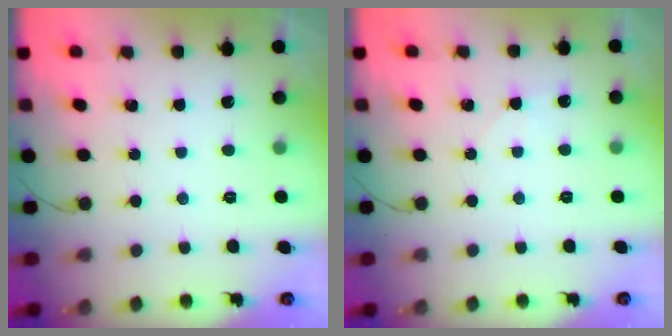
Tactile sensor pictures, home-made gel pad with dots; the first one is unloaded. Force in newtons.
{"total": 3.0, "press": 2.6, "slide": 1.5}